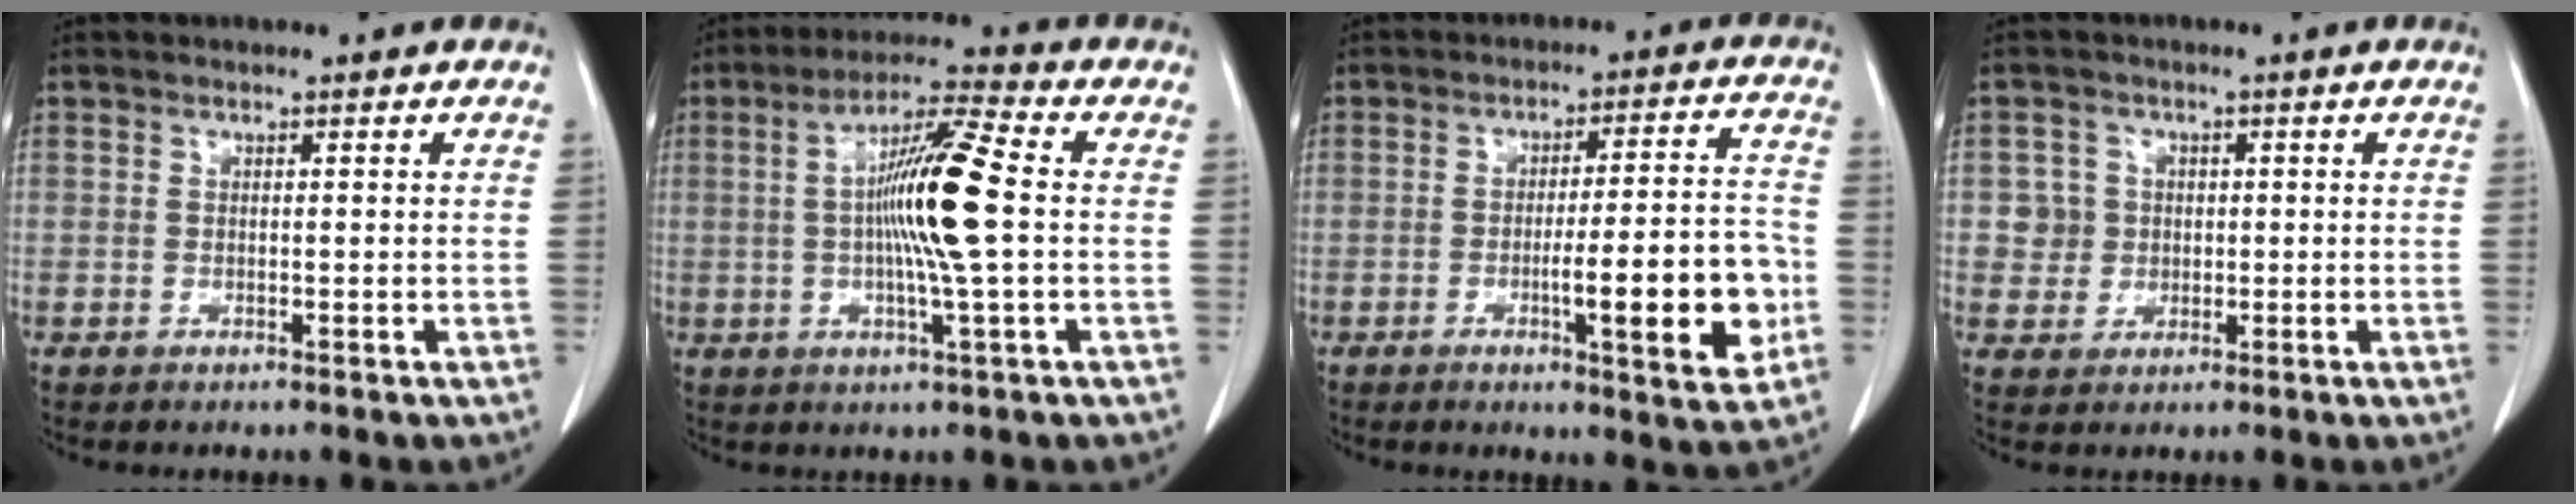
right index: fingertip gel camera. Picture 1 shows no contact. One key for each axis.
{"total": 11.7, "fx": 0.1, "fy": -0.3, "fz": 11.7, "tx": -0.213, "ty": 0.002, "tz": -0.005}
{"total": 12.7, "fx": -3.5, "fy": 1.4, "fz": 12.1, "tx": -0.172, "ty": 0.003, "tz": -0.047}
{"total": 3.8, "fx": 0.3, "fy": 3.8, "fz": 0.2, "tx": 0.008, "ty": 0.011, "tz": 0.008}